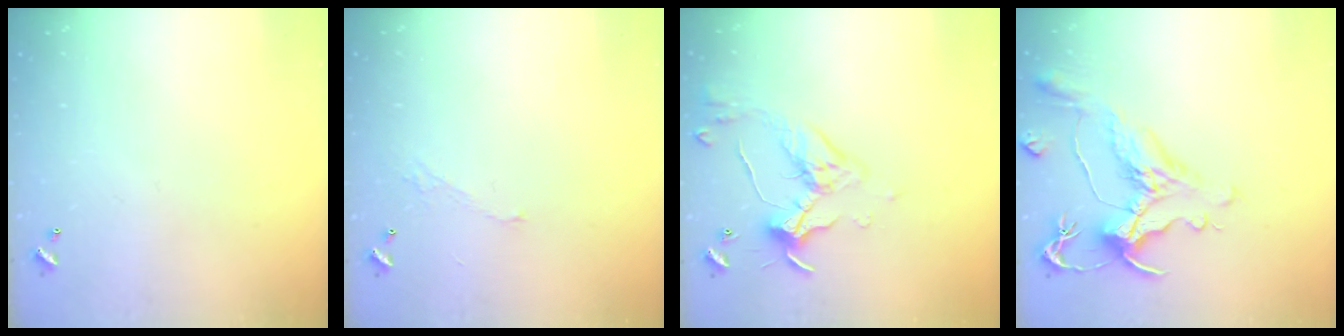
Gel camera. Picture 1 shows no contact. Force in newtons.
{"total": 3.5, "press": 3.5, "slide": 0.7}
{"total": 5.7, "press": 5.7, "slide": 1.0}
{"total": 1.7, "press": 0.9, "slide": 1.4}